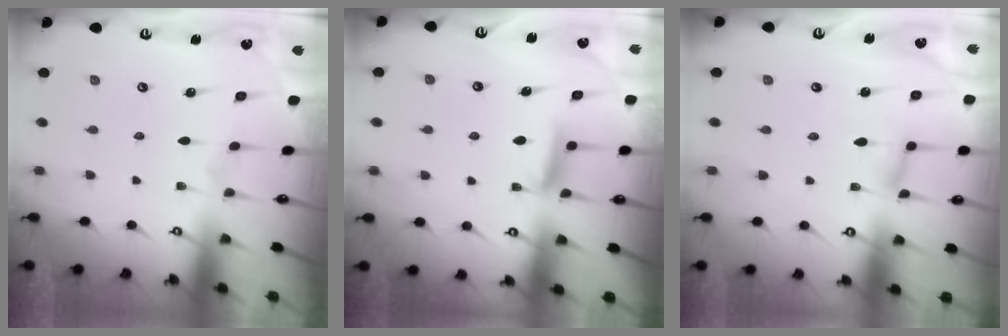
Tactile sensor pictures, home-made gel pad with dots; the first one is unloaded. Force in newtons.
{"total": 6.5, "press": 6.4, "slide": 0.7}
{"total": 2.6, "press": 2.6, "slide": 0.3}